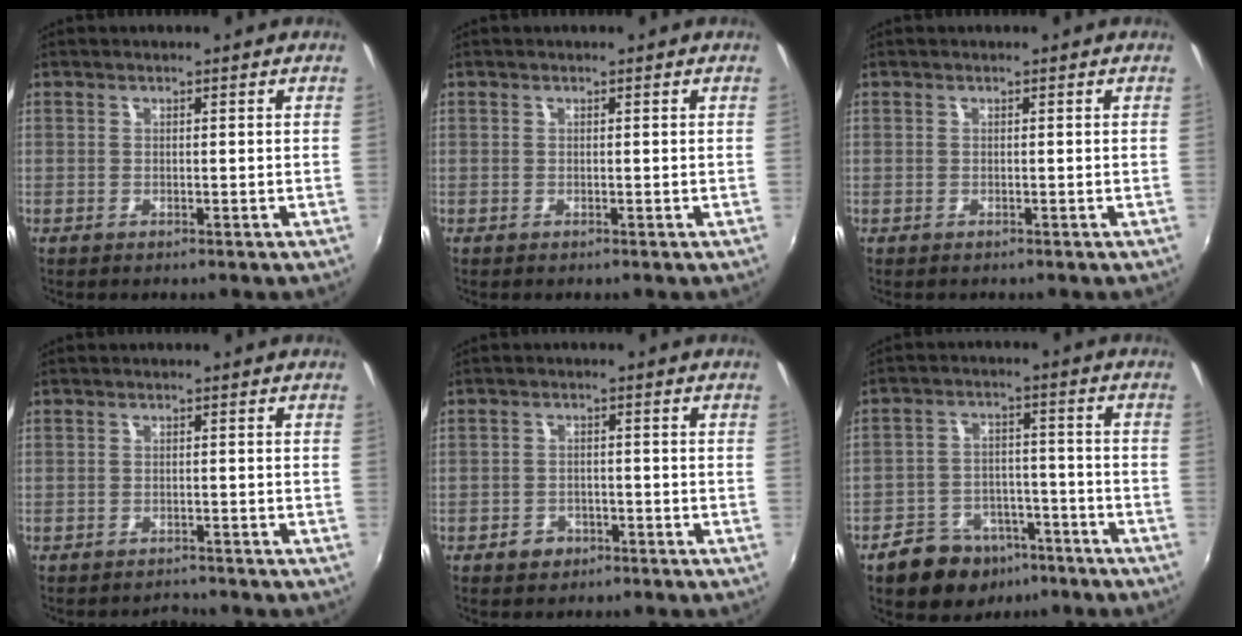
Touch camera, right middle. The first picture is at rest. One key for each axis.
{"total": 0.0}
{"total": 0.0}
{"total": 2.0, "fx": -1.9, "fy": 0.5, "fz": -0.1, "tx": 0.001, "ty": 0.001, "tz": -0.029}
{"total": 3.3, "fx": -2.1, "fy": 2.4, "fz": 0.8, "tx": -0.021, "ty": 0.005, "tz": -0.030}
{"total": 12.3, "fx": -8.2, "fy": 7.8, "fz": 4.8, "tx": -0.112, "ty": 0.022, "tz": -0.105}